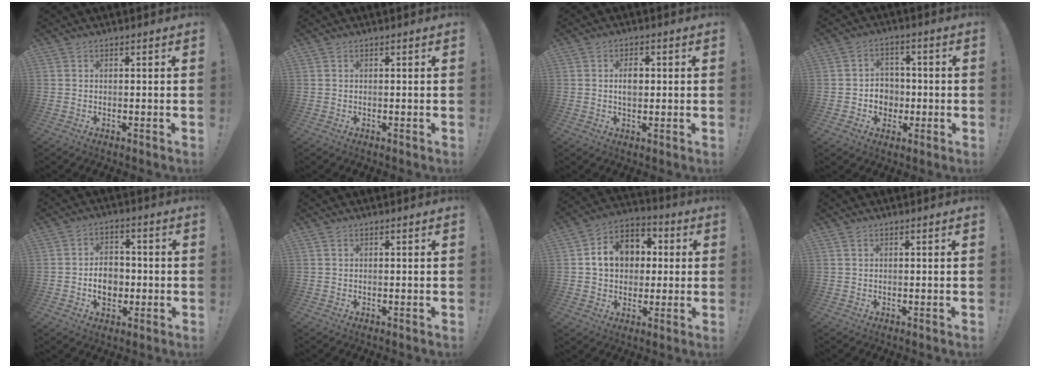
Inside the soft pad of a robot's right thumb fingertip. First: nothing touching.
{"total": 0.0}
{"total": 4.4, "force": [0.4, 2.9, 3.2], "torque": [-0.047, 0.003, 0.003]}
{"total": 6.6, "force": [-1.0, 6.3, 1.8], "torque": [-0.025, 0.005, -0.012]}
{"total": 8.7, "force": [-1.3, 6.8, 5.2], "torque": [-0.089, 0.006, -0.025]}
{"total": 0.0}
{"total": 13.5, "force": [2.6, 11.1, 7.2], "torque": [-0.097, 0.000, 0.056]}
{"total": 0.7, "force": [0.4, 0.4, 0.3], "torque": [-0.002, -0.001, 0.007]}